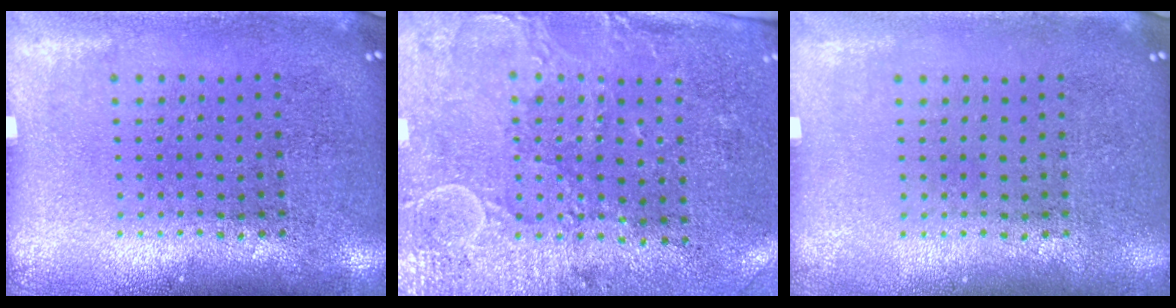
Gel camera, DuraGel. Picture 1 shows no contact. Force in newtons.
{"total": 2.9, "press": 2.4, "slide": 1.7}
{"total": 0.0}